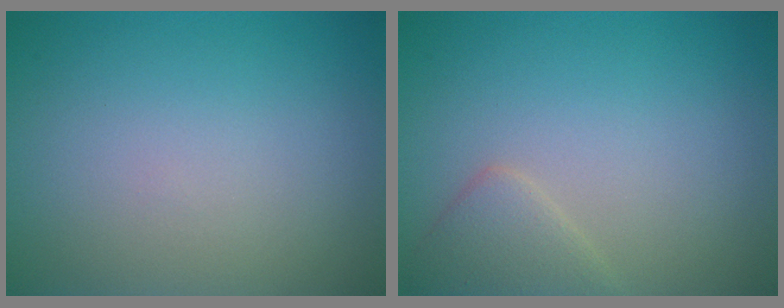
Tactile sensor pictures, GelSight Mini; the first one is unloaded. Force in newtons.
{"total": 2.2, "press": 2.2, "slide": 0.2}